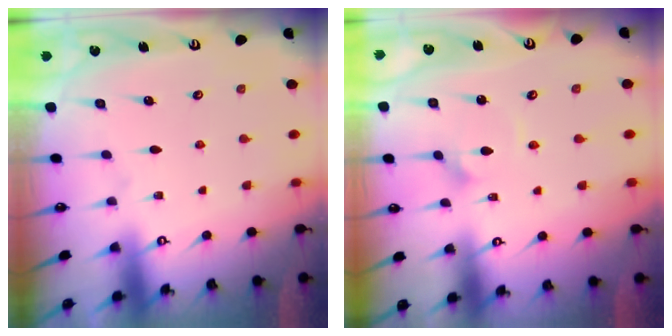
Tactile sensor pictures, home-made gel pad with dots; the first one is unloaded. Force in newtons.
{"total": 1.6, "press": 1.6, "slide": 0.0}